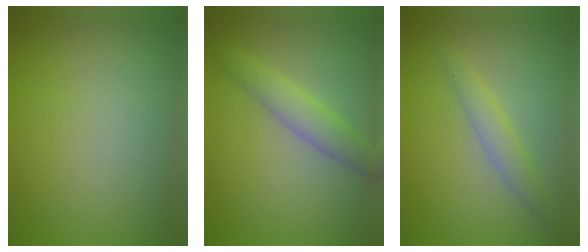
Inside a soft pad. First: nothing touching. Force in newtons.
{"total": 2.9, "press": 2.9, "slide": 0.1}
{"total": 2.1, "press": 2.1, "slide": 0.1}